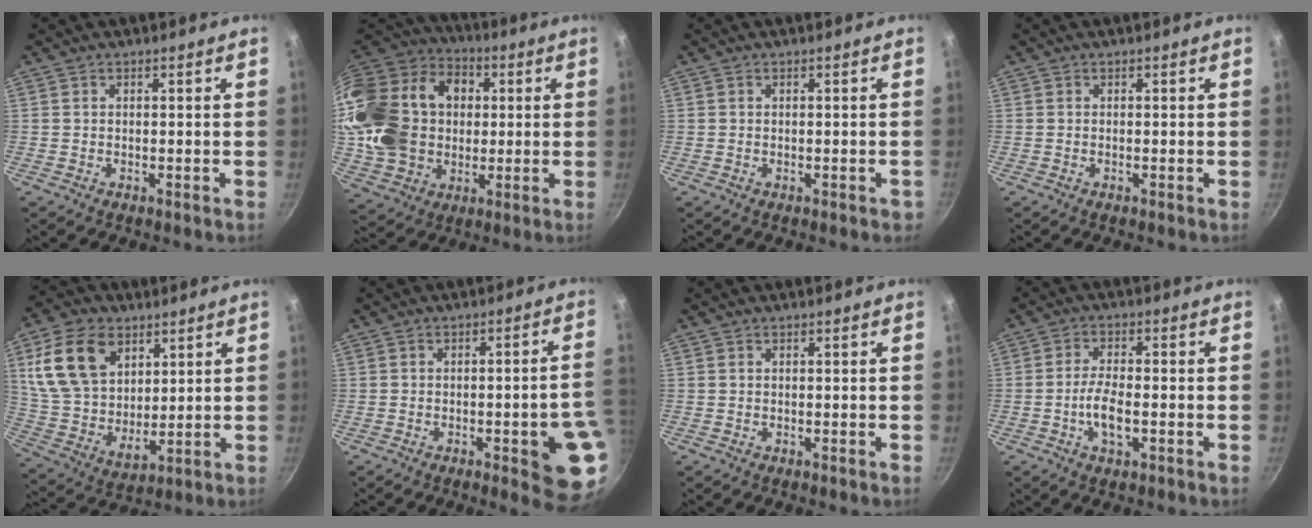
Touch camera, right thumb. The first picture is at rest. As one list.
[{"total": 27.5, "force": [2.6, 21.6, 16.9], "torque": [-0.318, 0.037, 0.057]}, {"total": 0.8, "force": [-0.3, 0.5, 0.5], "torque": [0.001, 0.006, -0.003]}, {"total": 0.0}, {"total": 17.3, "force": [7.2, 11.4, 10.9], "torque": [-0.181, -0.020, 0.147]}, {"total": 12.1, "force": [-3.5, 2.9, 11.2], "torque": [-0.099, 0.025, -0.039]}, {"total": 0.0}, {"total": 5.8, "force": [-1.6, 2.3, 5.1], "torque": [-0.101, 0.015, -0.034]}]